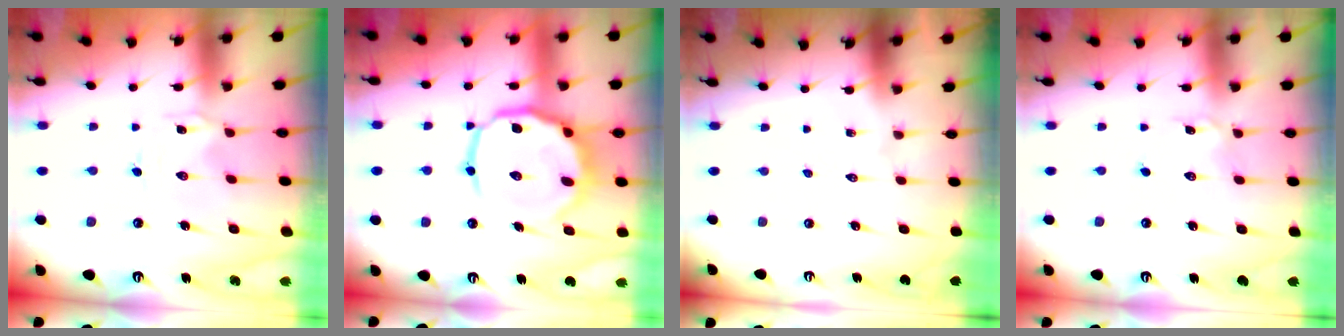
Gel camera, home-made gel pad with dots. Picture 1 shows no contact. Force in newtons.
{"total": 14.6, "press": 14.5, "slide": 1.9}
{"total": 0.0}
{"total": 1.6, "press": 1.6, "slide": 0.1}